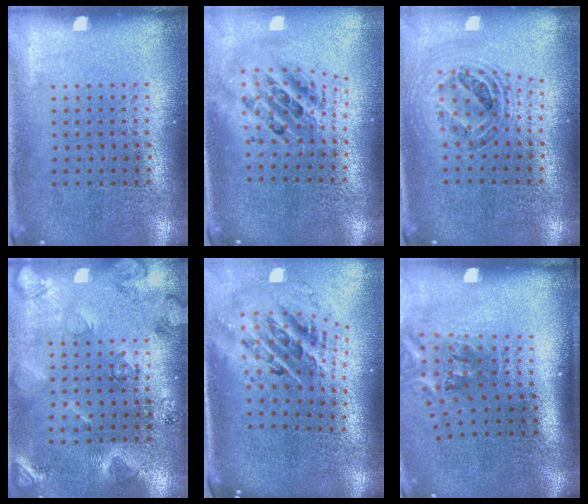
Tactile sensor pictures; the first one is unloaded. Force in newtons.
{"total": 2.2, "press": 1.7, "slide": 1.4}
{"total": 1.0, "press": 1.0, "slide": 0.1}
{"total": 2.2, "press": 2.2, "slide": 0.4}
{"total": 2.7, "press": 1.8, "slide": 1.9}
{"total": 2.3, "press": 1.4, "slide": 1.8}